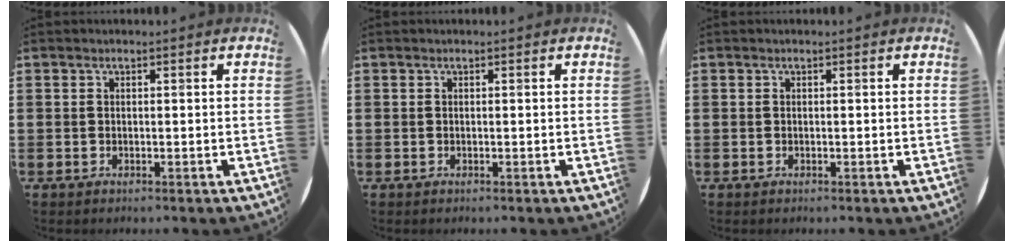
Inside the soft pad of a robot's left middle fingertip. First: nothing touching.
{"total": 0.0}
{"total": 0.0}